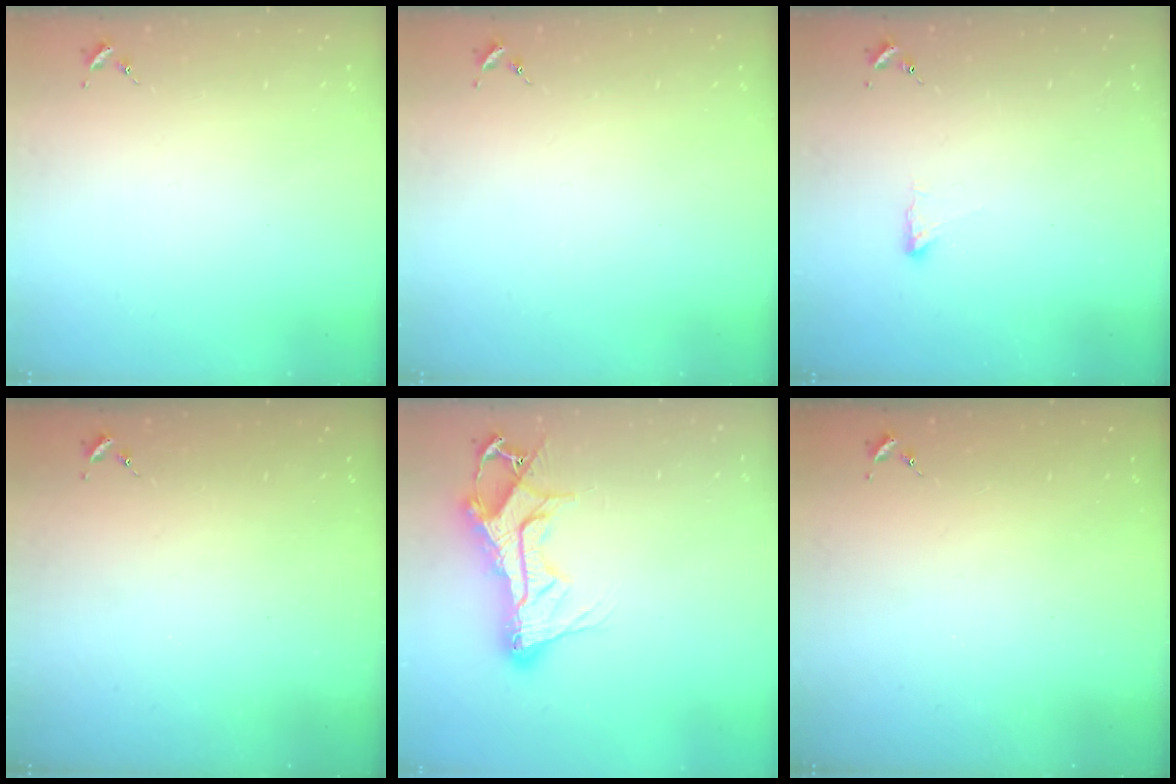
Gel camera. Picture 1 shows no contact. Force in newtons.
{"total": 0.0}
{"total": 4.1, "press": 4.0, "slide": 0.9}
{"total": 0.0}
{"total": 16.4, "press": 16.3, "slide": 1.3}
{"total": 0.0}